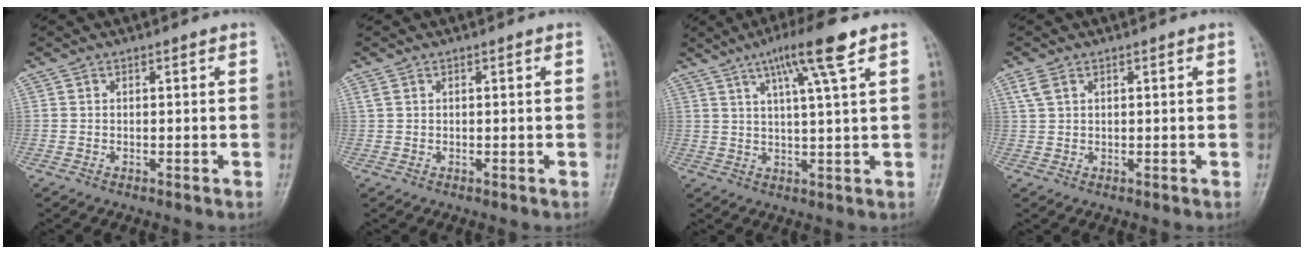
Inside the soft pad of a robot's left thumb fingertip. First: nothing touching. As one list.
[{"total": 0.7, "force": [0.4, 0.4, 0.5], "torque": [-0.010, 0.008, 0.010]}, {"total": 9.2, "force": [5.0, 0.0, 7.8], "torque": [-0.137, -0.009, 0.085]}, {"total": 2.2, "force": [1.1, 1.3, 1.4], "torque": [-0.035, 0.008, 0.031]}]